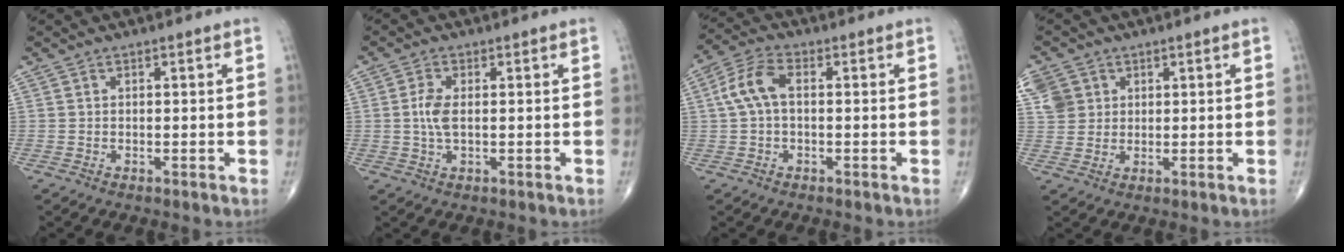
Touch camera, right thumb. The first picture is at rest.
{"total": 3.7, "force": [0.1, 1.6, 3.4], "torque": [-0.080, 0.003, 0.001]}
{"total": 6.7, "force": [0.5, 3.7, 5.6], "torque": [-0.123, 0.024, 0.004]}
{"total": 5.2, "force": [2.0, 4.5, 1.6], "torque": [-0.014, 0.002, 0.042]}